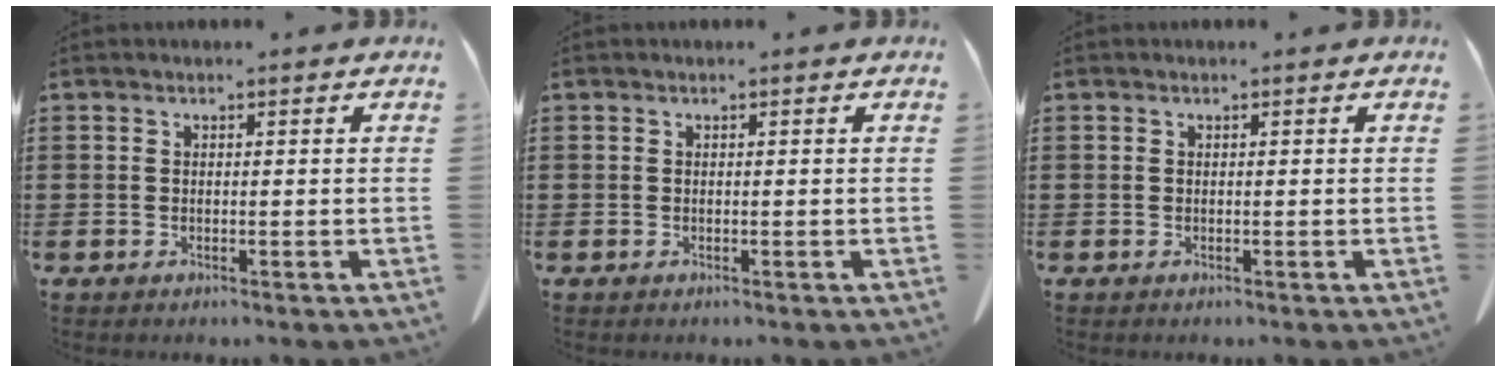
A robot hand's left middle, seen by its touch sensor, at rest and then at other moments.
{"total": 0.0}
{"total": 0.0}